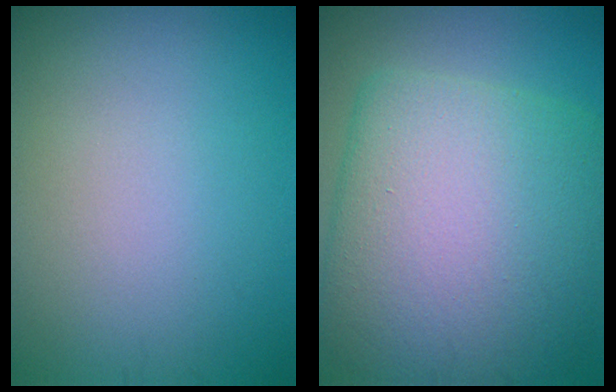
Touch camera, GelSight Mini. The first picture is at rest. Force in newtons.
{"total": 13.0, "press": 13.0, "slide": 0.4}